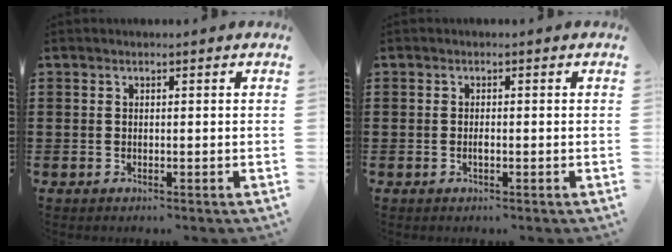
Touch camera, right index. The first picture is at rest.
{"total": 0.8, "force": [-0.3, 0.3, 0.7], "torque": [-0.015, -0.002, -0.004]}